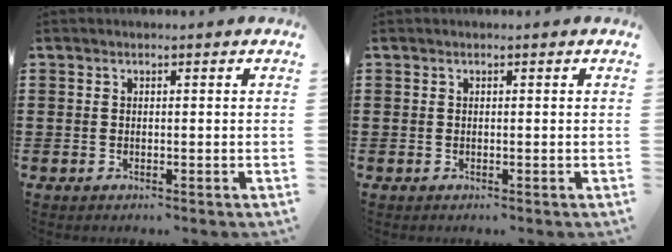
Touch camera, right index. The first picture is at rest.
{"total": 0.0}